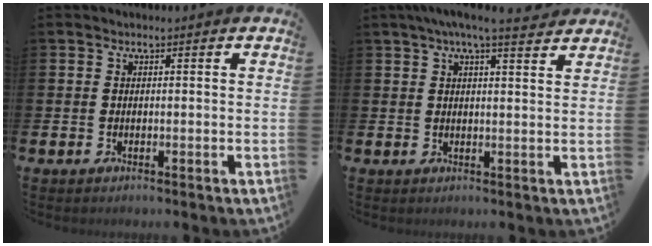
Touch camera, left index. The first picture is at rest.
{"total": 4.6, "force": [4.0, 0.1, 2.2], "torque": [-0.041, -0.014, 0.068]}